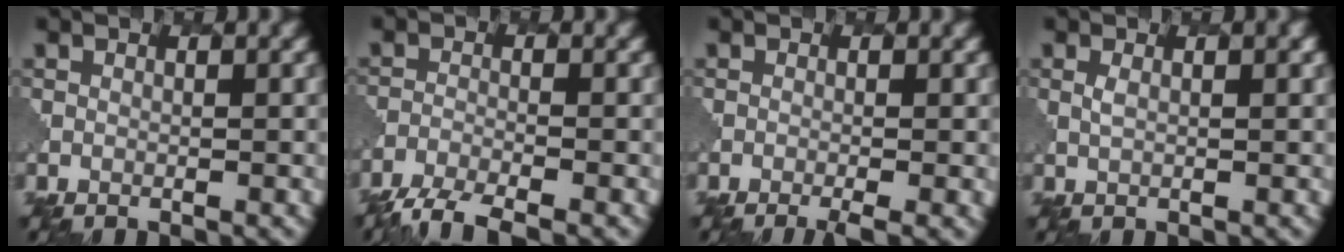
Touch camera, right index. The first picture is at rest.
{"total": 3.9, "force": [-3.5, 0.6, 1.6], "torque": [-0.032, -0.011, -0.070]}
{"total": 2.1, "force": [-1.0, 0.5, 1.8], "torque": [-0.026, -0.002, -0.019]}
{"total": 0.9, "force": [0.6, 0.2, 0.6], "torque": [-0.010, 0.001, 0.012]}